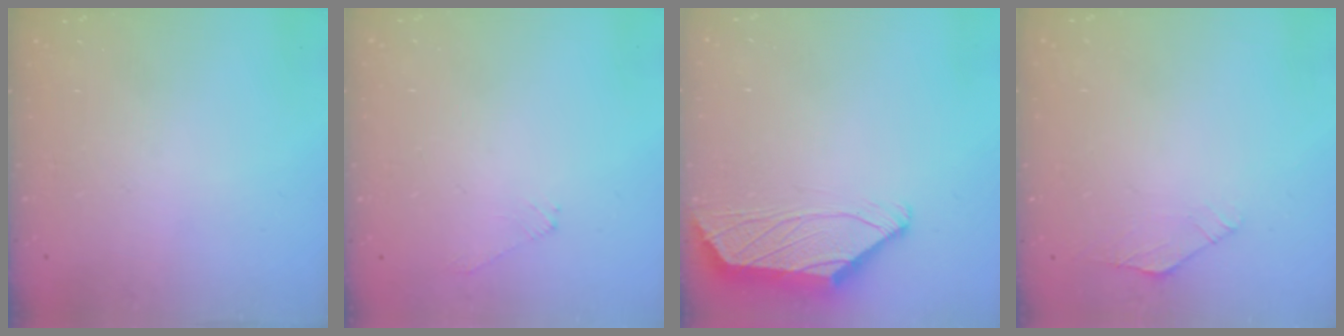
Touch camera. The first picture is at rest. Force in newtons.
{"total": 1.7, "press": 1.6, "slide": 0.4}
{"total": 2.0, "press": 1.9, "slide": 0.7}
{"total": 2.1, "press": 2.1, "slide": 0.5}